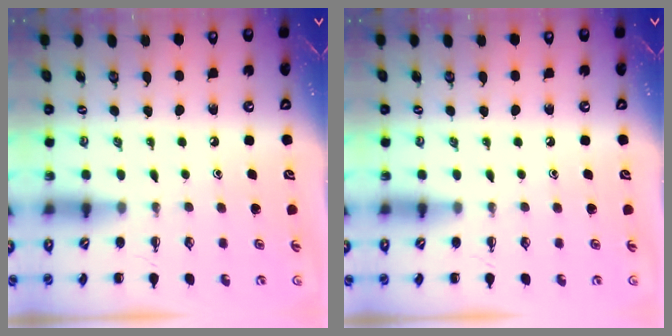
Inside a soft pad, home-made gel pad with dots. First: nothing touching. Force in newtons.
{"total": 0.0}